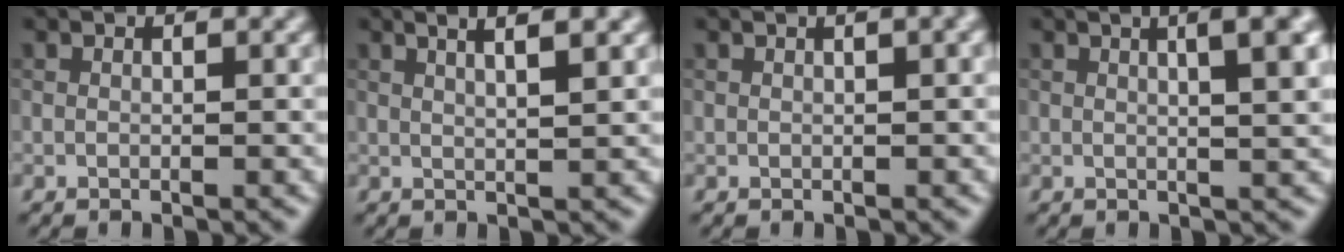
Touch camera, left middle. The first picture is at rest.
{"total": 3.0, "force": [1.8, 0.6, 2.3], "torque": [-0.014, 0.018, 0.014]}
{"total": 3.2, "force": [1.6, 1.4, 2.5], "torque": [-0.011, 0.025, 0.007]}
{"total": 5.6, "force": [2.2, 1.7, 4.9], "torque": [-0.038, 0.031, 0.017]}